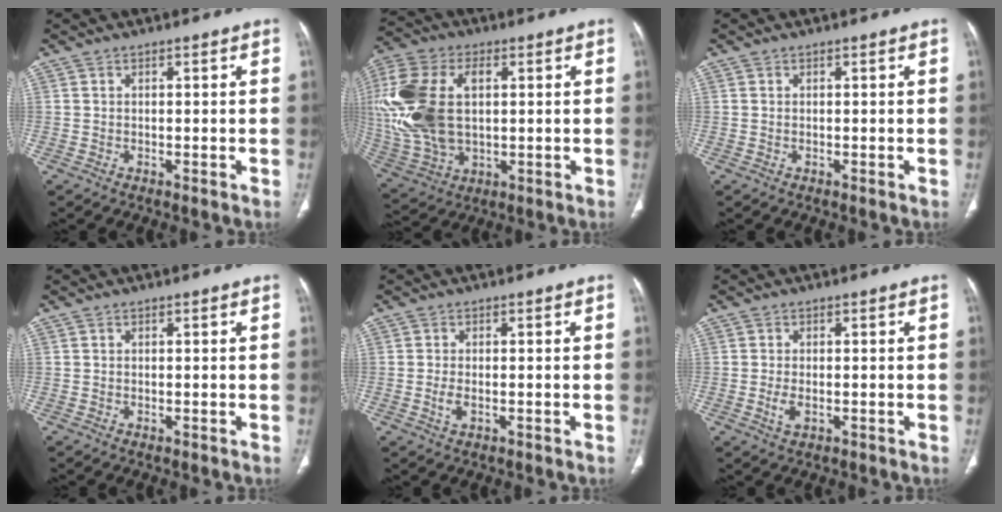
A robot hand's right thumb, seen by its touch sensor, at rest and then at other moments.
{"total": 21.7, "force": [2.3, 13.1, 17.1], "torque": [-0.400, -0.002, 0.048]}
{"total": 0.0}
{"total": 0.0}
{"total": 2.5, "force": [-0.6, 1.3, 2.0], "torque": [-0.046, -0.001, -0.012]}
{"total": 2.7, "force": [-0.7, 1.4, 2.2], "torque": [-0.049, -0.003, -0.012]}